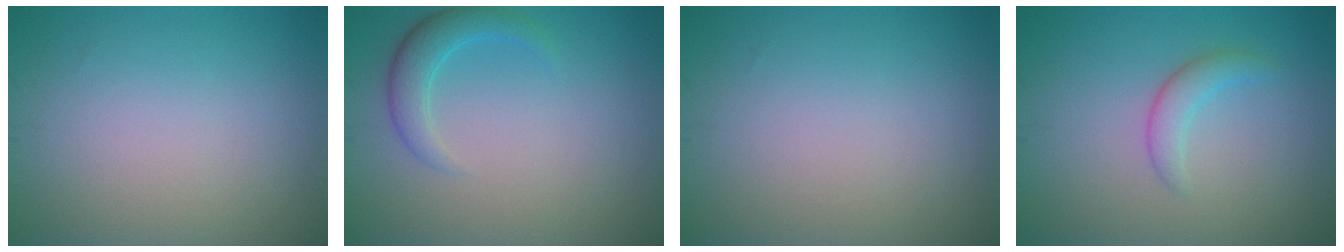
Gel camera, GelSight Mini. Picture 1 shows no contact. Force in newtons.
{"total": 2.7, "press": 2.7, "slide": 0.1}
{"total": 0.0}
{"total": 1.9, "press": 1.9, "slide": 0.1}